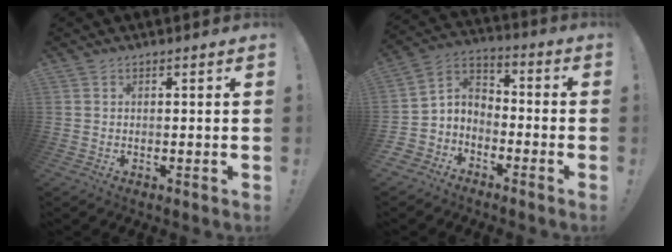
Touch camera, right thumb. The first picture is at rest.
{"total": 6.3, "force": [-4.1, 4.7, 0.7], "torque": [-0.021, 0.023, -0.074]}